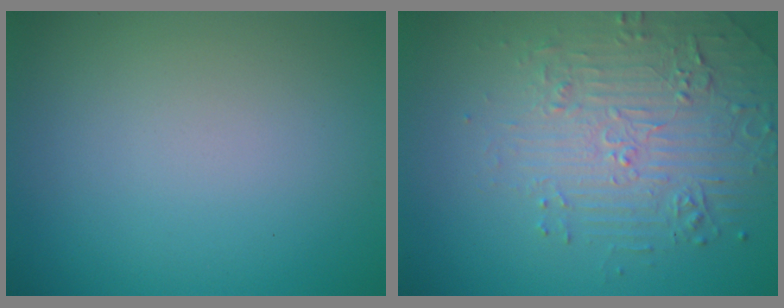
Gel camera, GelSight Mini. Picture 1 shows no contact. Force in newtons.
{"total": 4.8, "press": 3.6, "slide": 3.2}